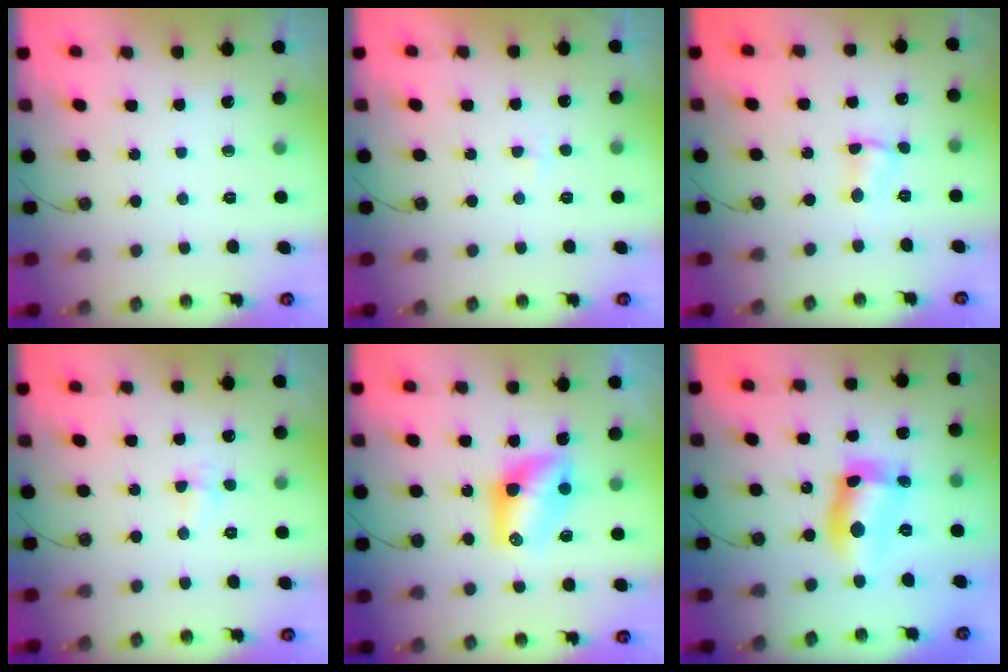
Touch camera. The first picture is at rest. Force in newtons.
{"total": 2.1, "press": 1.6, "slide": 1.2}
{"total": 2.3, "press": 2.3, "slide": 0.3}
{"total": 5.2, "press": 3.8, "slide": 3.5}
{"total": 8.9, "press": 8.7, "slide": 1.7}
{"total": 12.5, "press": 12.0, "slide": 3.4}